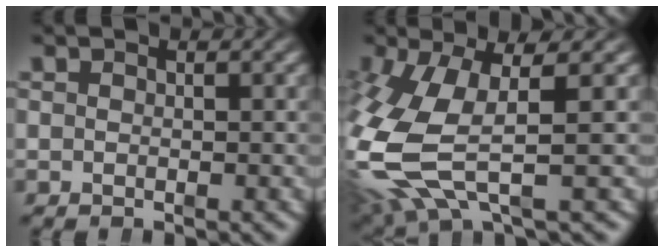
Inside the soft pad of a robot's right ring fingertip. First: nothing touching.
{"total": 8.9, "force": [-0.8, 5.4, 7.0], "torque": [-0.185, -0.029, 0.001]}